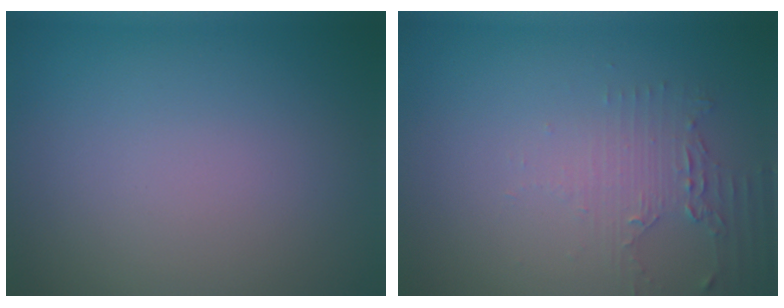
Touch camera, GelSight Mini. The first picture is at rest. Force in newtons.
{"total": 2.1, "press": 1.6, "slide": 1.4}